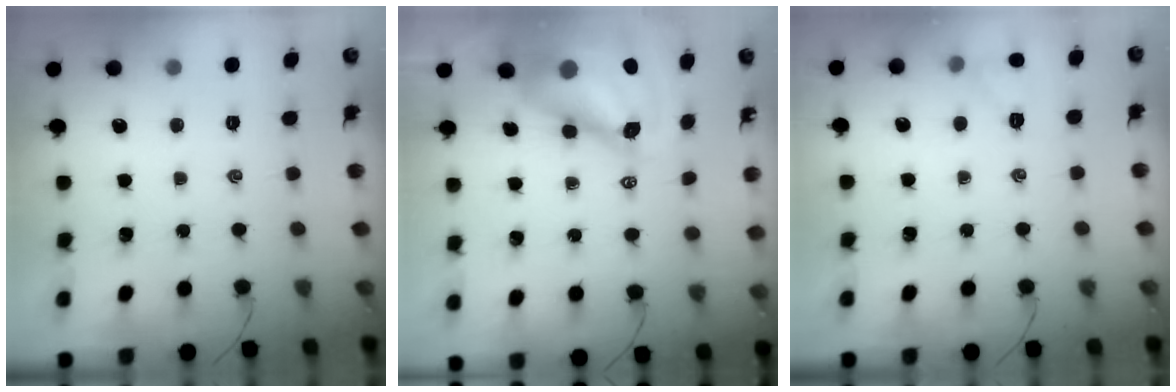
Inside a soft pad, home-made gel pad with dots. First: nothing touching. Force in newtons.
{"total": 12.7, "press": 12.1, "slide": 3.9}
{"total": 6.4, "press": 6.2, "slide": 1.9}